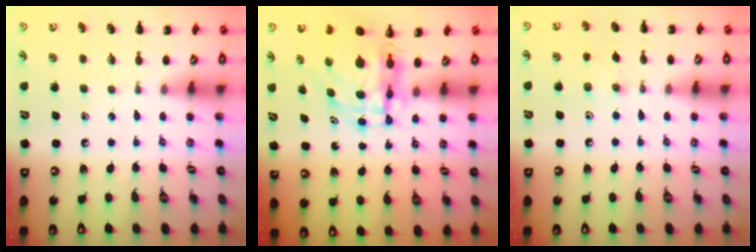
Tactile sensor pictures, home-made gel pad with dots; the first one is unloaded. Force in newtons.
{"total": 6.2, "press": 6.1, "slide": 1.1}
{"total": 5.2, "press": 4.9, "slide": 1.8}